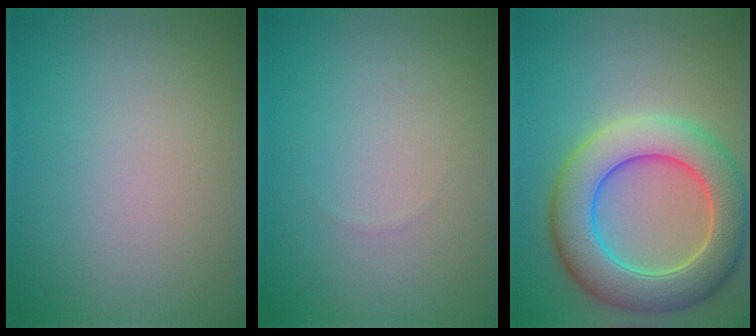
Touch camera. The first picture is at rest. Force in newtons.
{"total": 0.0}
{"total": 8.7, "press": 8.6, "slide": 0.6}